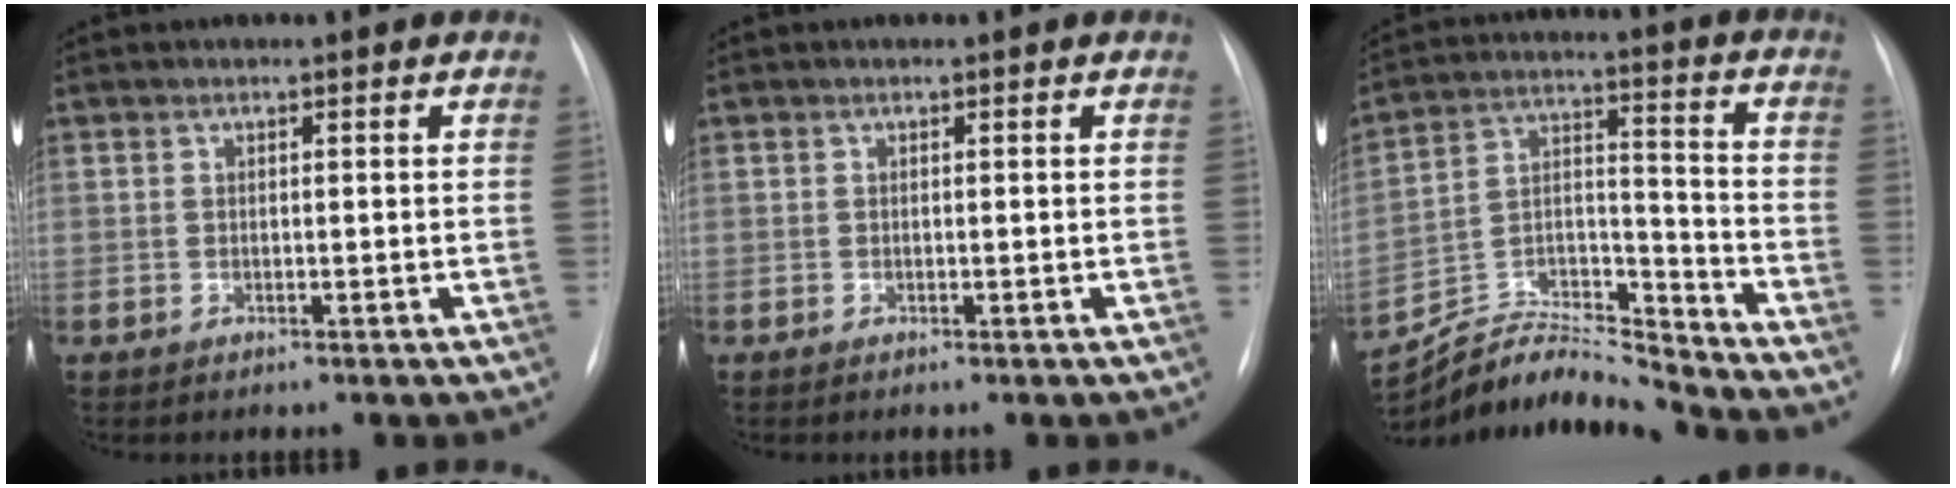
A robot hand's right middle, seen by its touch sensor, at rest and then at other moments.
{"total": 0.0}
{"total": 14.1, "force": [-14.0, -1.5, 0.6], "torque": [-0.014, 0.040, -0.256]}